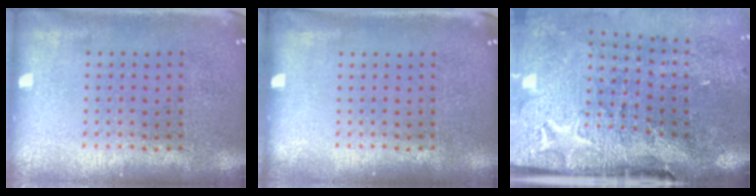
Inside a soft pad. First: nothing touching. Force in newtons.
{"total": 0.0}
{"total": 4.8, "press": 3.8, "slide": 2.9}